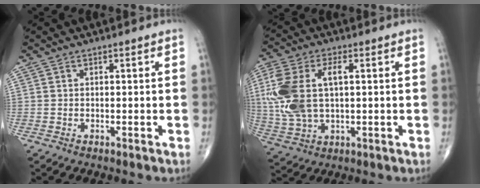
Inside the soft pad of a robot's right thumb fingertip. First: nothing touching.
{"total": 15.1, "force": [2.0, 8.1, 12.6], "torque": [-0.294, 0.011, 0.044]}